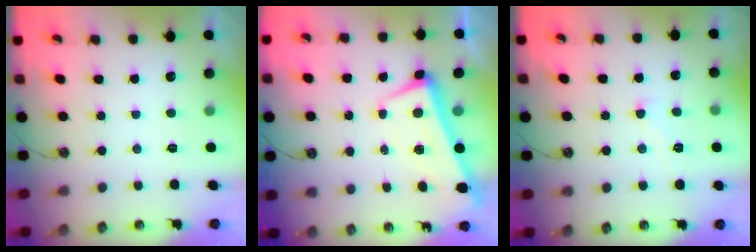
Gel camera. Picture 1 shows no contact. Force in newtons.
{"total": 2.1, "press": 1.9, "slide": 0.8}
{"total": 4.3, "press": 4.3, "slide": 0.3}